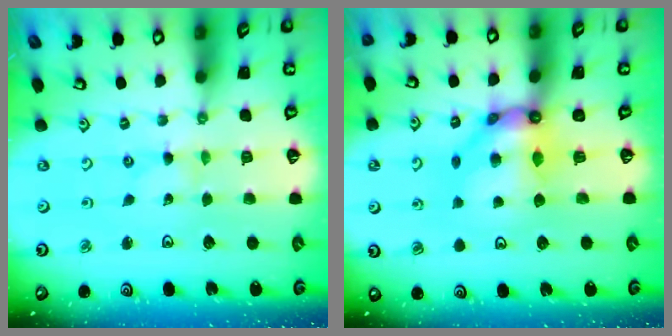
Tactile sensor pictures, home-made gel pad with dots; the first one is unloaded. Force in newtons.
{"total": 10.1, "press": 10.1, "slide": 1.2}